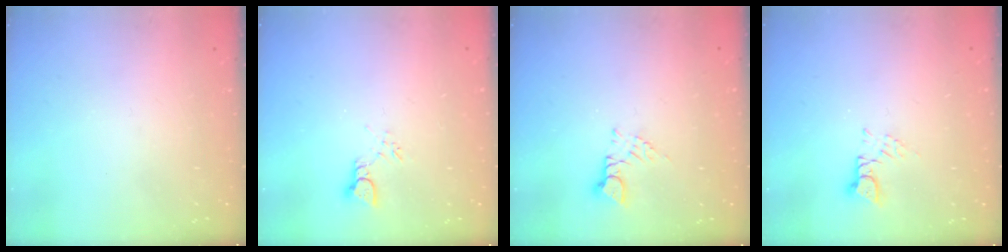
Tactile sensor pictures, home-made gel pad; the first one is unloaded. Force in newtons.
{"total": 2.3, "press": 2.3, "slide": 0.2}
{"total": 3.0, "press": 3.0, "slide": 0.4}
{"total": 3.0, "press": 3.0, "slide": 0.4}